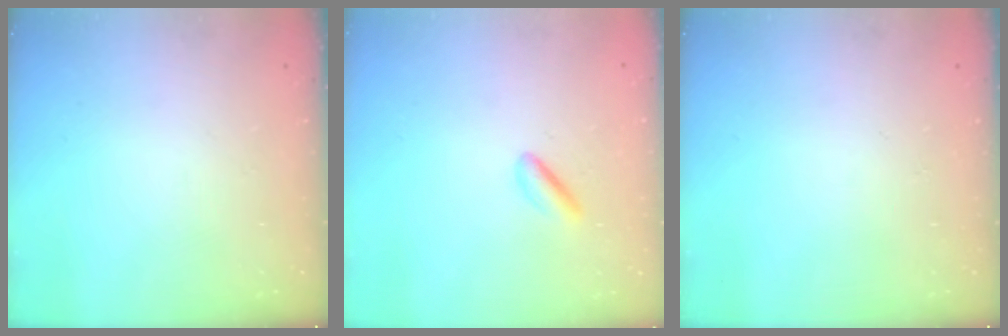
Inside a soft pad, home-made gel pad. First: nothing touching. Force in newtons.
{"total": 2.5, "press": 2.3, "slide": 1.0}
{"total": 0.0}